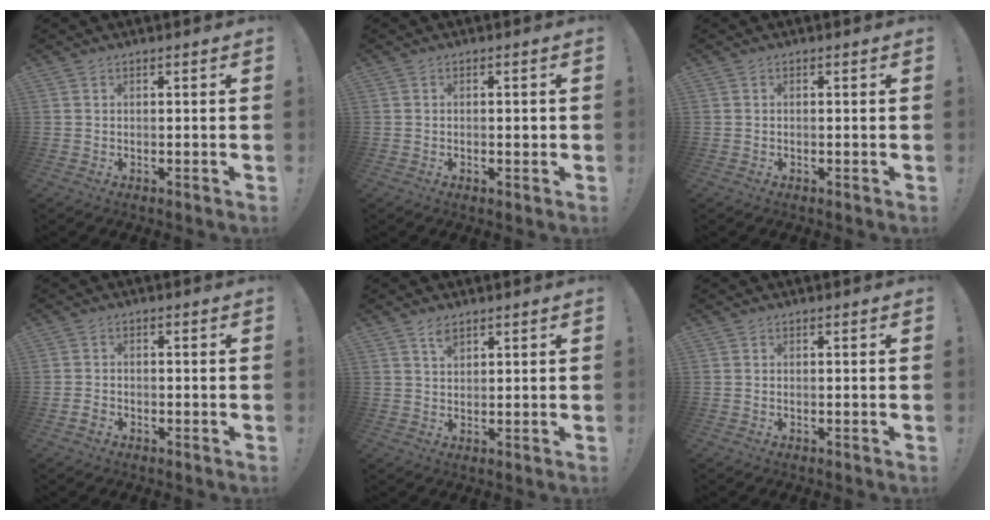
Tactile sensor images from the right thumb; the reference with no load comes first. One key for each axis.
{"total": 1.1, "fx": -0.2, "fy": 0.8, "fz": 0.8, "tx": -0.006, "ty": 0.003, "tz": -0.005}
{"total": 0.0}
{"total": 2.4, "fx": -1.5, "fy": 1.5, "fz": 1.0, "tx": -0.012, "ty": 0.010, "tz": -0.027}
{"total": 3.4, "fx": 2.3, "fy": 1.5, "fz": 1.9, "tx": -0.021, "ty": -0.015, "tz": 0.039}
{"total": 0.0}